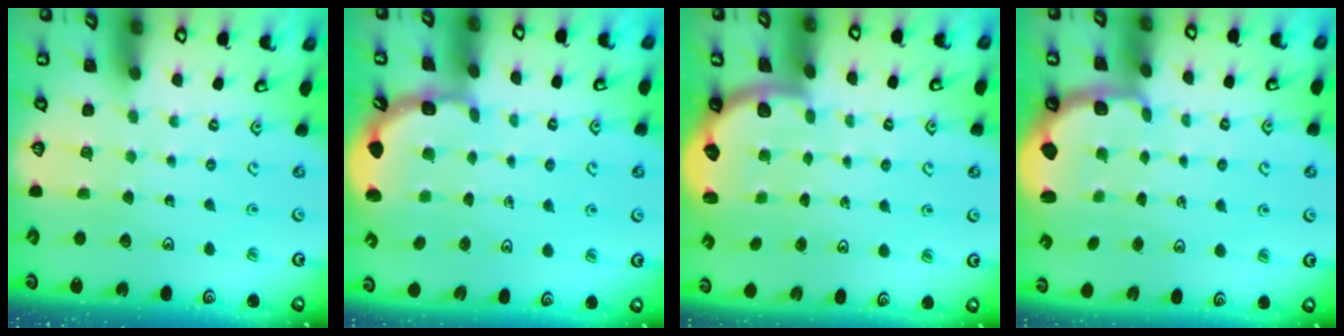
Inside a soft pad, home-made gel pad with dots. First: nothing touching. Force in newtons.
{"total": 2.3, "press": 2.1, "slide": 0.9}
{"total": 2.3, "press": 2.1, "slide": 0.8}
{"total": 2.1, "press": 1.3, "slide": 1.6}